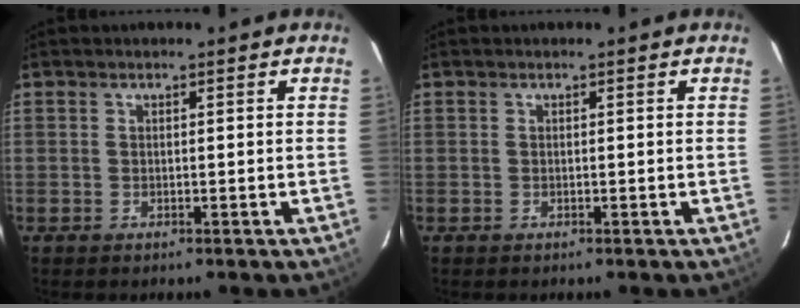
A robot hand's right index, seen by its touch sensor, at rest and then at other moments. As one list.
[{"total": 0.0}]